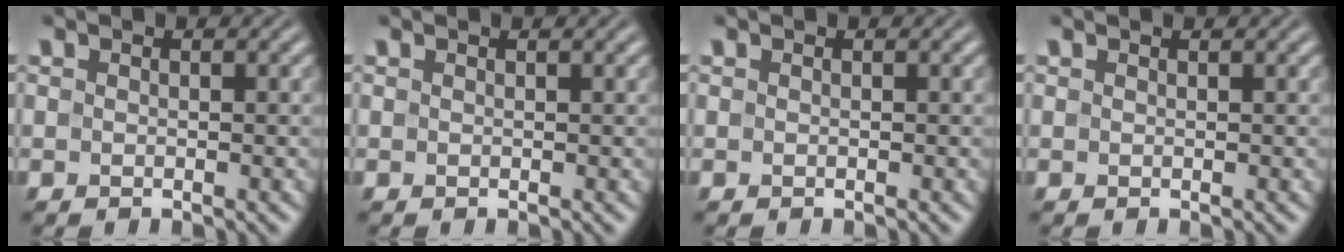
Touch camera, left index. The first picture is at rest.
{"total": 0.7, "force": [0.4, 0.2, 0.5], "torque": [-0.003, 0.001, 0.005]}
{"total": 0.0}
{"total": 0.5, "force": [0.4, 0.2, 0.3], "torque": [-0.002, -0.001, 0.004]}